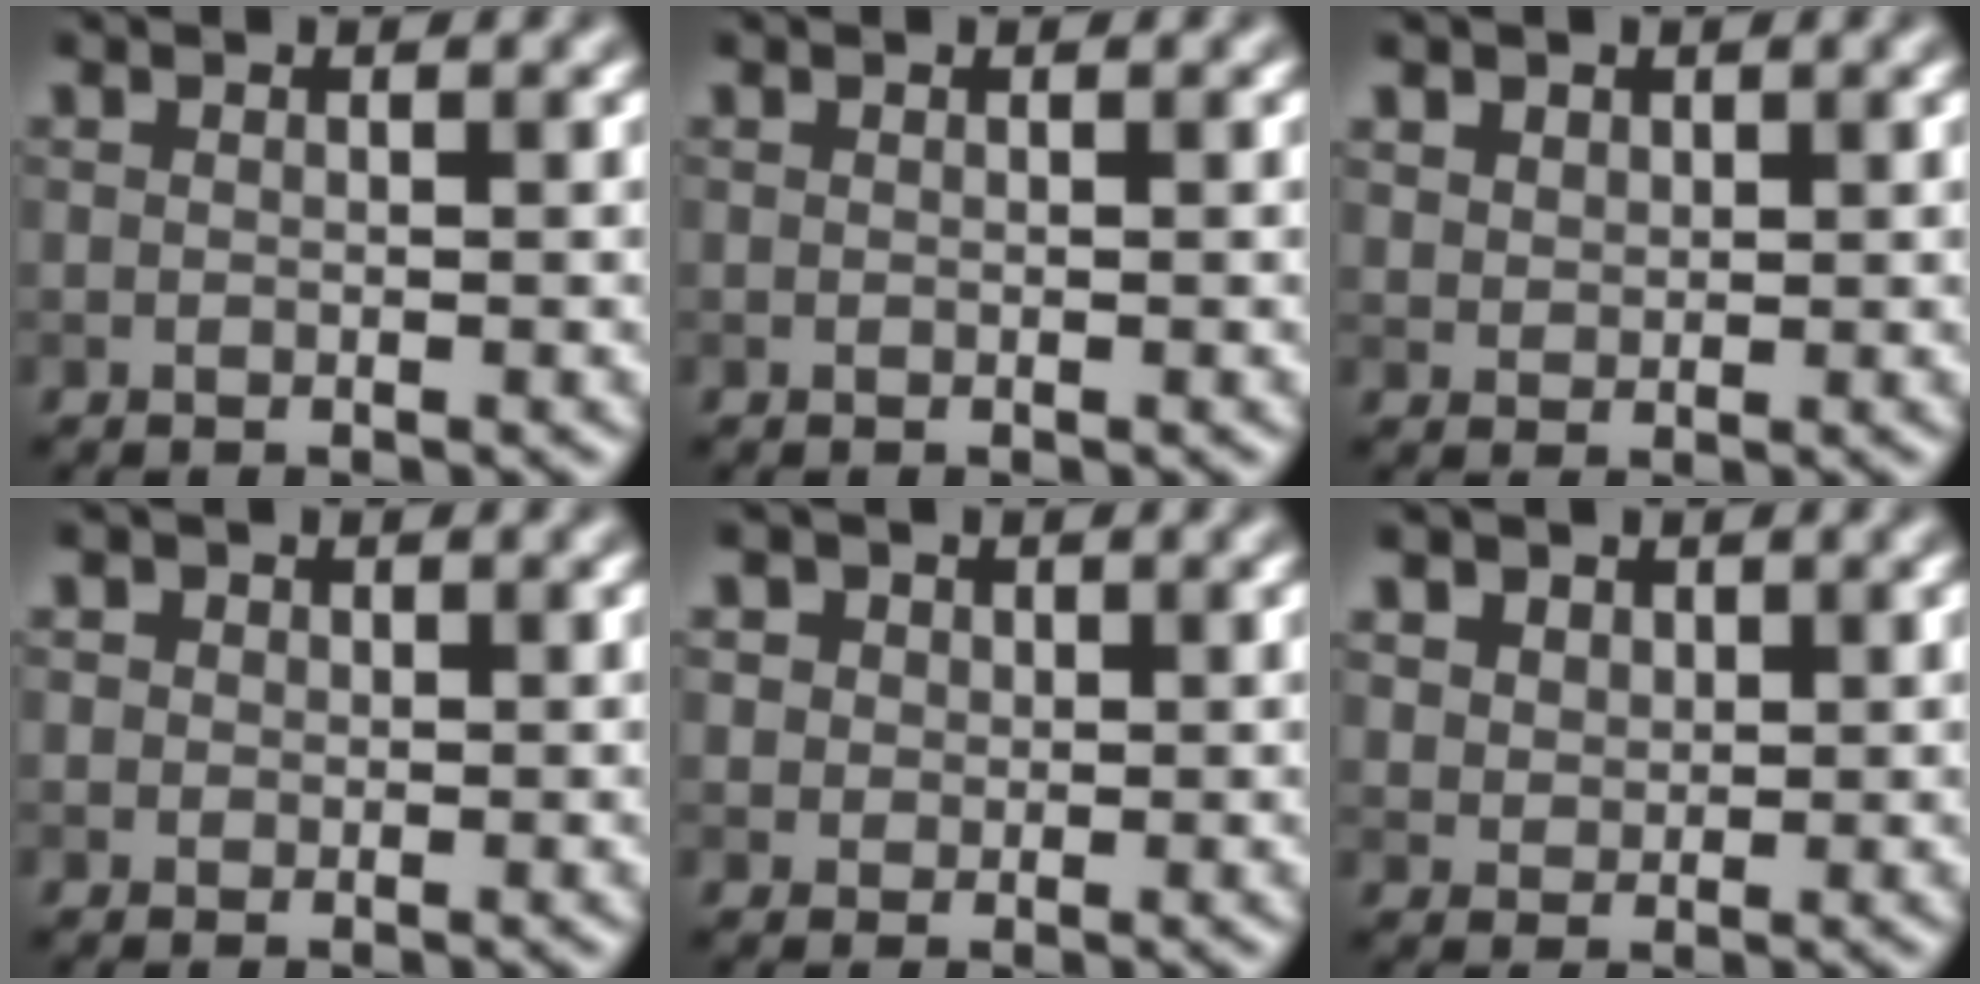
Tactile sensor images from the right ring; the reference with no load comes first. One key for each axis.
{"total": 0.0}
{"total": 2.3, "fx": 1.4, "fy": 1.6, "fz": 0.8, "tx": -0.025, "ty": -0.001, "tz": 0.034}
{"total": 1.9, "fx": 0.8, "fy": 1.6, "fz": 0.7, "tx": 0.000, "ty": 0.007, "tz": 0.001}
{"total": 3.8, "fx": 1.8, "fy": 3.0, "fz": 1.5, "tx": -0.028, "ty": 0.011, "tz": 0.020}
{"total": 4.0, "fx": 2.2, "fy": 2.9, "fz": 1.7, "tx": -0.048, "ty": 0.002, "tz": 0.040}